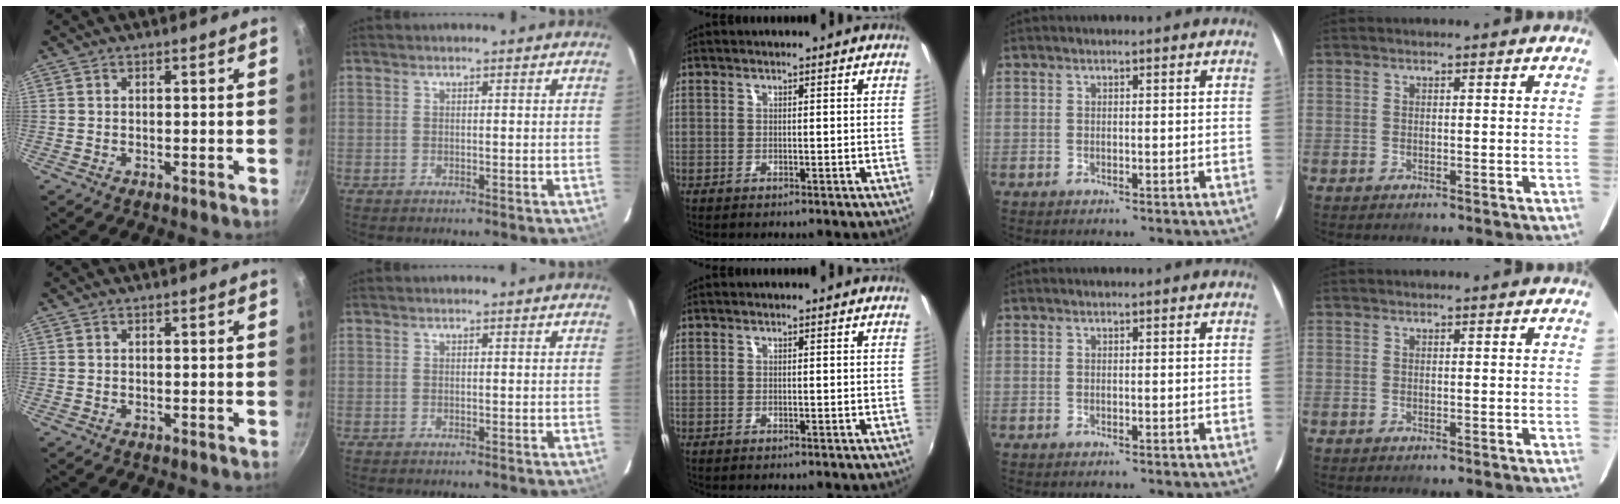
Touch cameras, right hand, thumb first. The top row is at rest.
{}